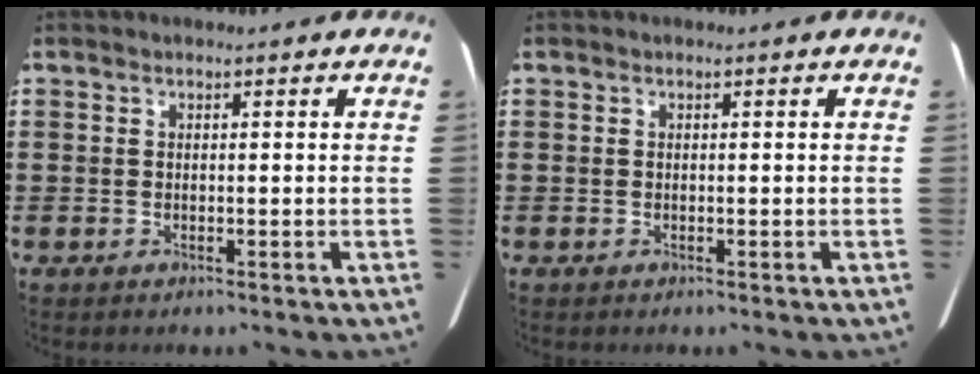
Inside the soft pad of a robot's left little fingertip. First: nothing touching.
{"total": 0.0}